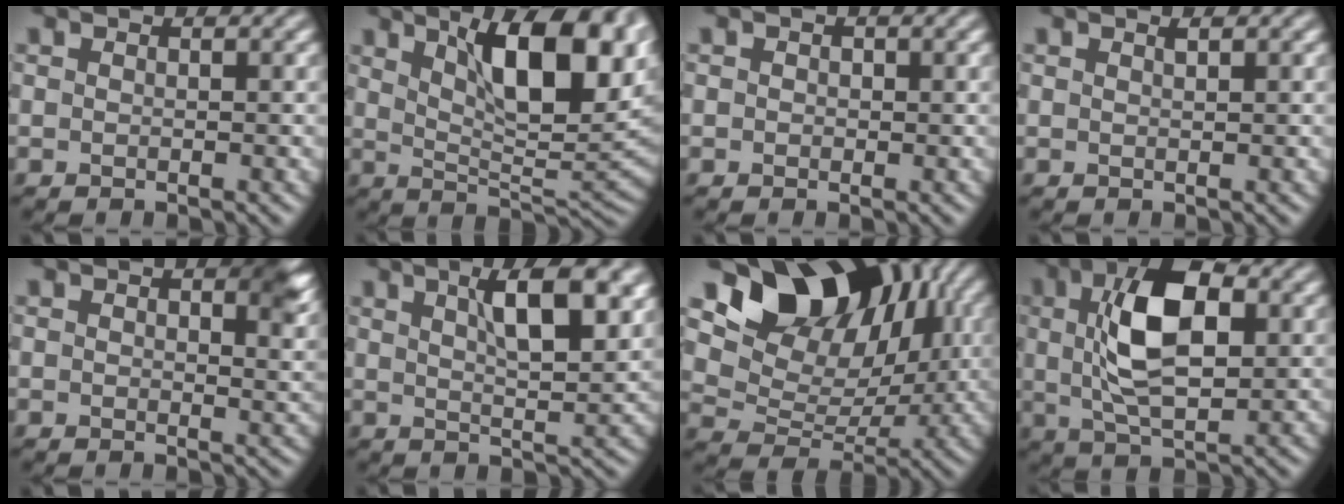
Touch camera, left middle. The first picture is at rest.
{"total": 12.0, "force": [5.6, 3.5, 10.0], "torque": [-0.143, 0.013, 0.094]}
{"total": 0.5, "force": [0.1, 0.5, 0.0], "torque": [0.006, -0.003, -0.001]}
{"total": 0.5, "force": [0.5, -0.1, 0.1], "torque": [-0.004, 0.004, 0.009]}
{"total": 3.8, "force": [1.5, 1.9, 2.9], "torque": [-0.032, 0.000, 0.019]}
{"total": 6.7, "force": [3.3, 1.7, 5.5], "torque": [-0.076, 0.010, 0.049]}
{"total": 12.7, "force": [6.3, 8.2, 7.4], "torque": [-0.112, 0.012, 0.100]}
{"total": 8.7, "force": [2.0, 4.1, 7.4], "torque": [-0.142, 0.015, 0.030]}